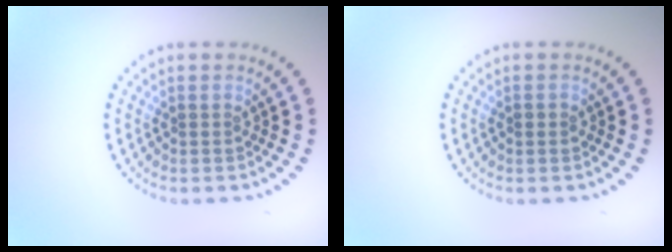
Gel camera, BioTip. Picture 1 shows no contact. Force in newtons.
{"total": 0.8, "press": 0.8, "slide": 0.1}